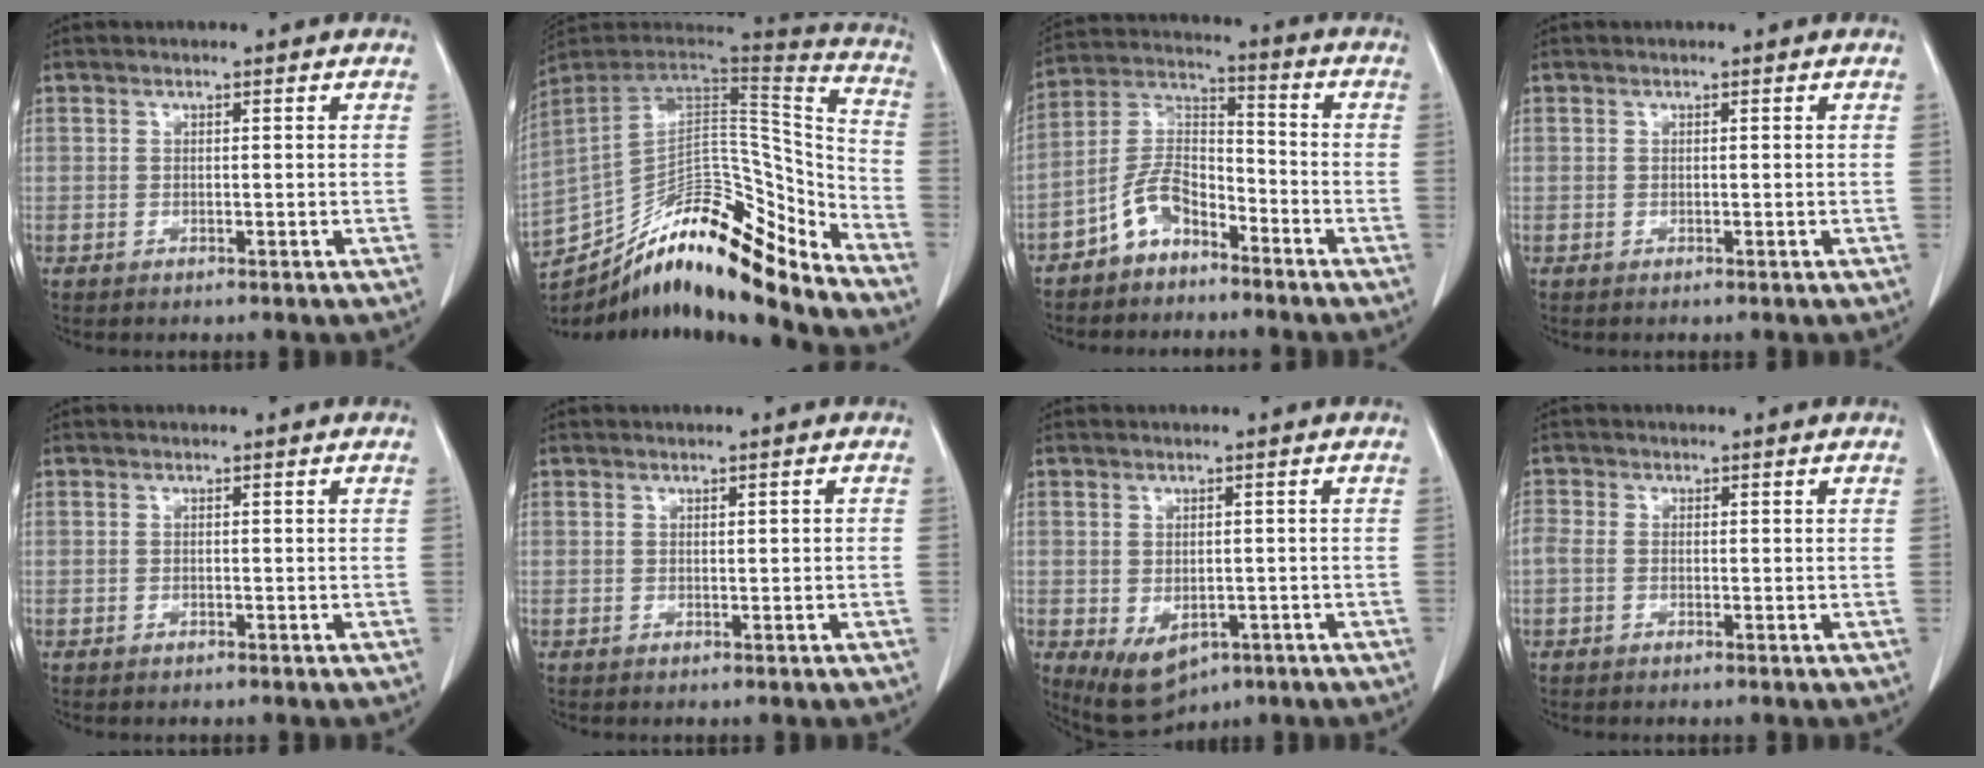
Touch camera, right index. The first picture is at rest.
{"total": 24.3, "force": [-19.5, 5.4, 13.4], "torque": [-0.240, 0.026, -0.317]}
{"total": 7.8, "force": [-5.3, 3.9, 4.2], "torque": [-0.090, 0.021, -0.107]}
{"total": 0.0}
{"total": 0.0}
{"total": 0.6, "force": [0.1, 0.2, 0.6], "torque": [-0.009, 0.001, 0.003]}
{"total": 6.5, "force": [-2.7, 4.1, 4.2], "torque": [-0.066, -0.008, -0.027]}
{"total": 1.6, "force": [-0.3, 1.0, 1.2], "torque": [-0.035, 0.007, -0.006]}